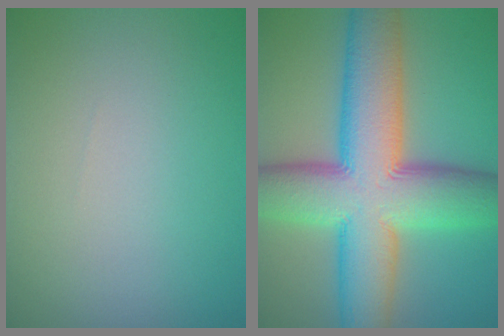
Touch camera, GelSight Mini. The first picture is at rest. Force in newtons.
{"total": 14.0, "press": 14.0, "slide": 0.5}